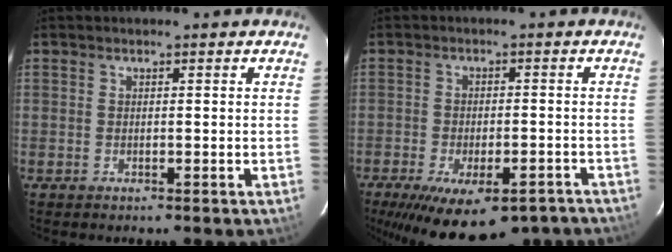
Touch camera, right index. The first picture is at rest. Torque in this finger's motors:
{"motor_torque": [1.83, -0.30, 1.05, 0.21]}